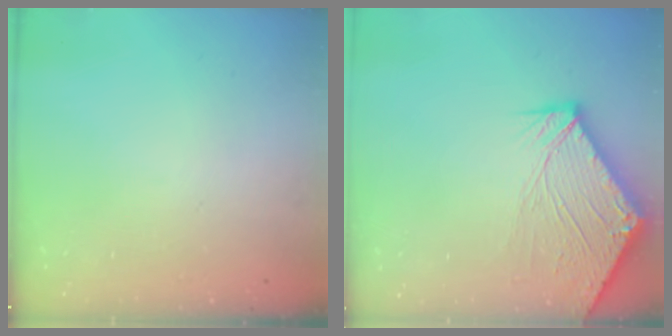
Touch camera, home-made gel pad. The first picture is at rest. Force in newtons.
{"total": 9.6, "press": 9.5, "slide": 1.2}